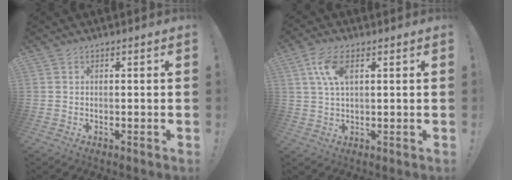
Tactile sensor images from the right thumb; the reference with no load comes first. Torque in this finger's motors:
{"motor_torque": [0.11, 0.02, 0.79, 0.15, 0.29]}